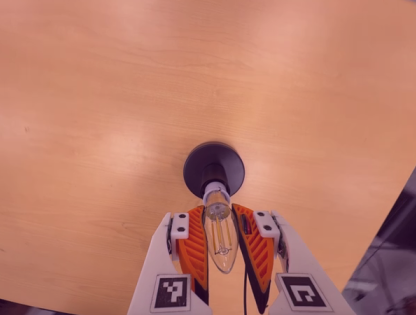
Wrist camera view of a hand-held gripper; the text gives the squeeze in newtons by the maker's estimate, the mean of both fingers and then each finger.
{"total": 17.6, "left": 17.5, "right": 17.7}